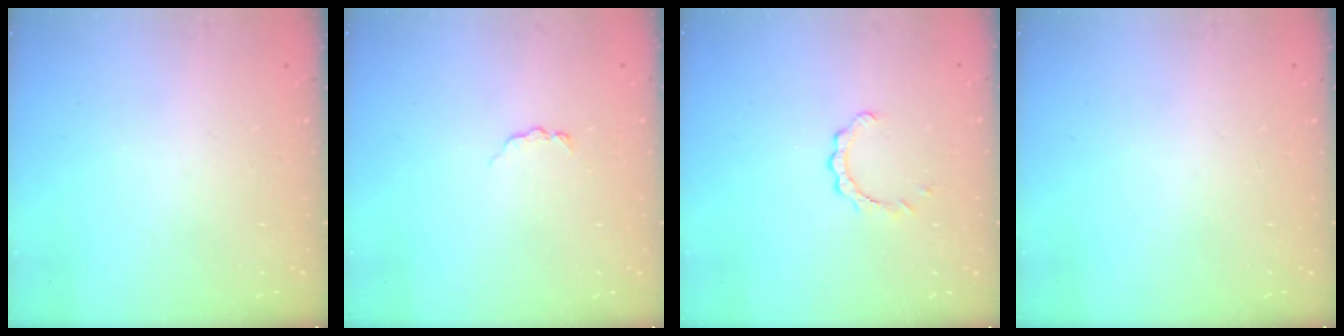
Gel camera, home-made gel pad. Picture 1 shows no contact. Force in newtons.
{"total": 2.9, "press": 2.9, "slide": 0.4}
{"total": 3.3, "press": 3.3, "slide": 0.3}
{"total": 0.0}